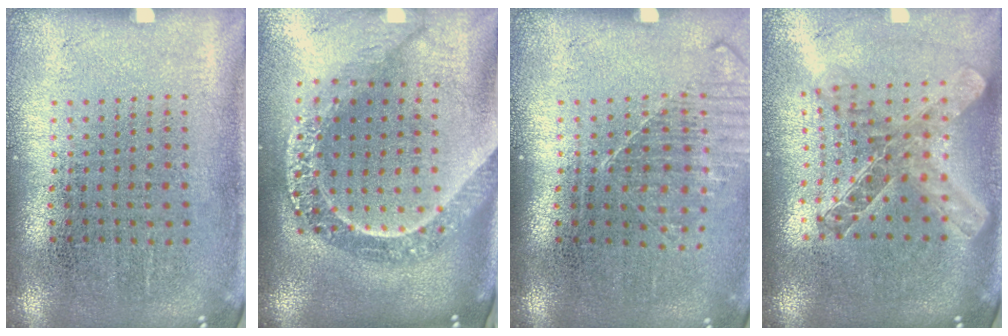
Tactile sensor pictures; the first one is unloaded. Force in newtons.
{"total": 2.6, "press": 2.1, "slide": 1.6}
{"total": 1.2, "press": 1.2, "slide": 0.4}
{"total": 2.0, "press": 1.7, "slide": 1.1}